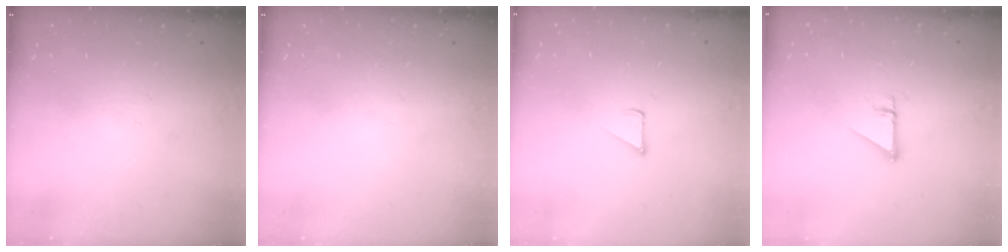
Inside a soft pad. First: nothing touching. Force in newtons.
{"total": 0.0}
{"total": 2.8, "press": 2.8, "slide": 0.2}
{"total": 2.7, "press": 2.7, "slide": 0.1}